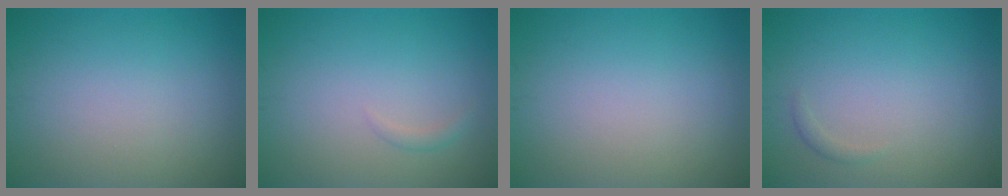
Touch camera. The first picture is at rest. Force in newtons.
{"total": 0.7, "press": 0.7, "slide": 0.1}
{"total": 0.0}
{"total": 0.6, "press": 0.6, "slide": 0.0}